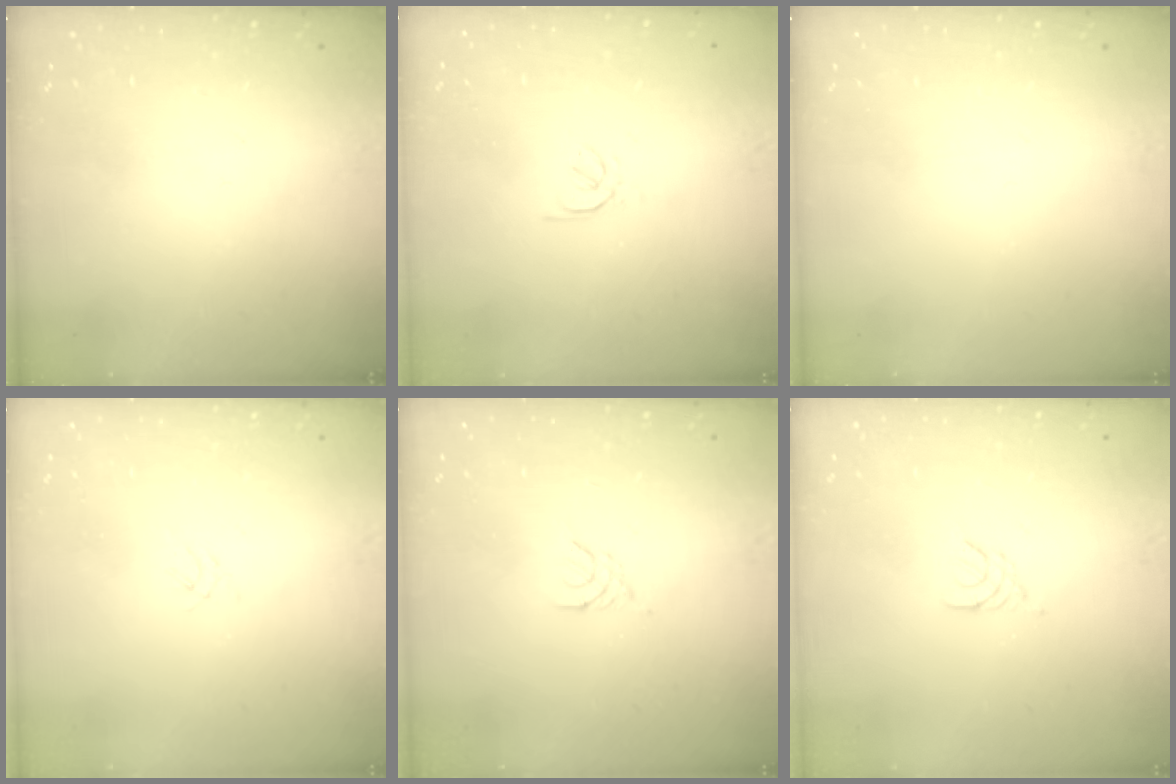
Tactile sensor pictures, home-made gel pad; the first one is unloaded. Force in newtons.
{"total": 1.6, "press": 1.5, "slide": 0.5}
{"total": 0.0}
{"total": 1.2, "press": 1.1, "slide": 0.5}
{"total": 2.6, "press": 2.5, "slide": 0.6}
{"total": 2.4, "press": 2.3, "slide": 0.5}